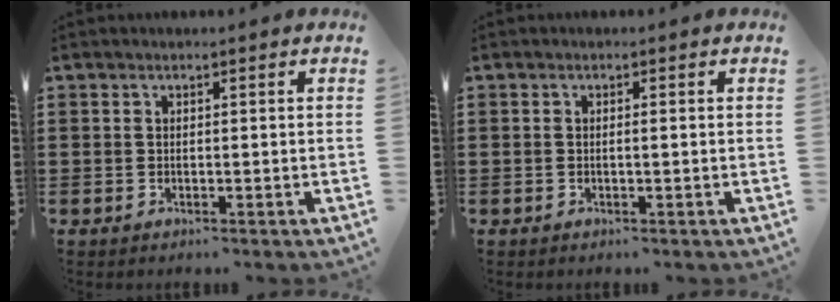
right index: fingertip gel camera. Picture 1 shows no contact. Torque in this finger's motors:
{"motor_torque": [-0.08, 0.05, 0.06, -0.01]}